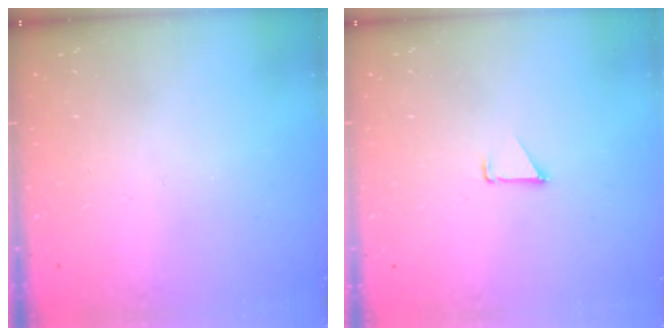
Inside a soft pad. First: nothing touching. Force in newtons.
{"total": 0.7, "press": 0.7, "slide": 0.1}